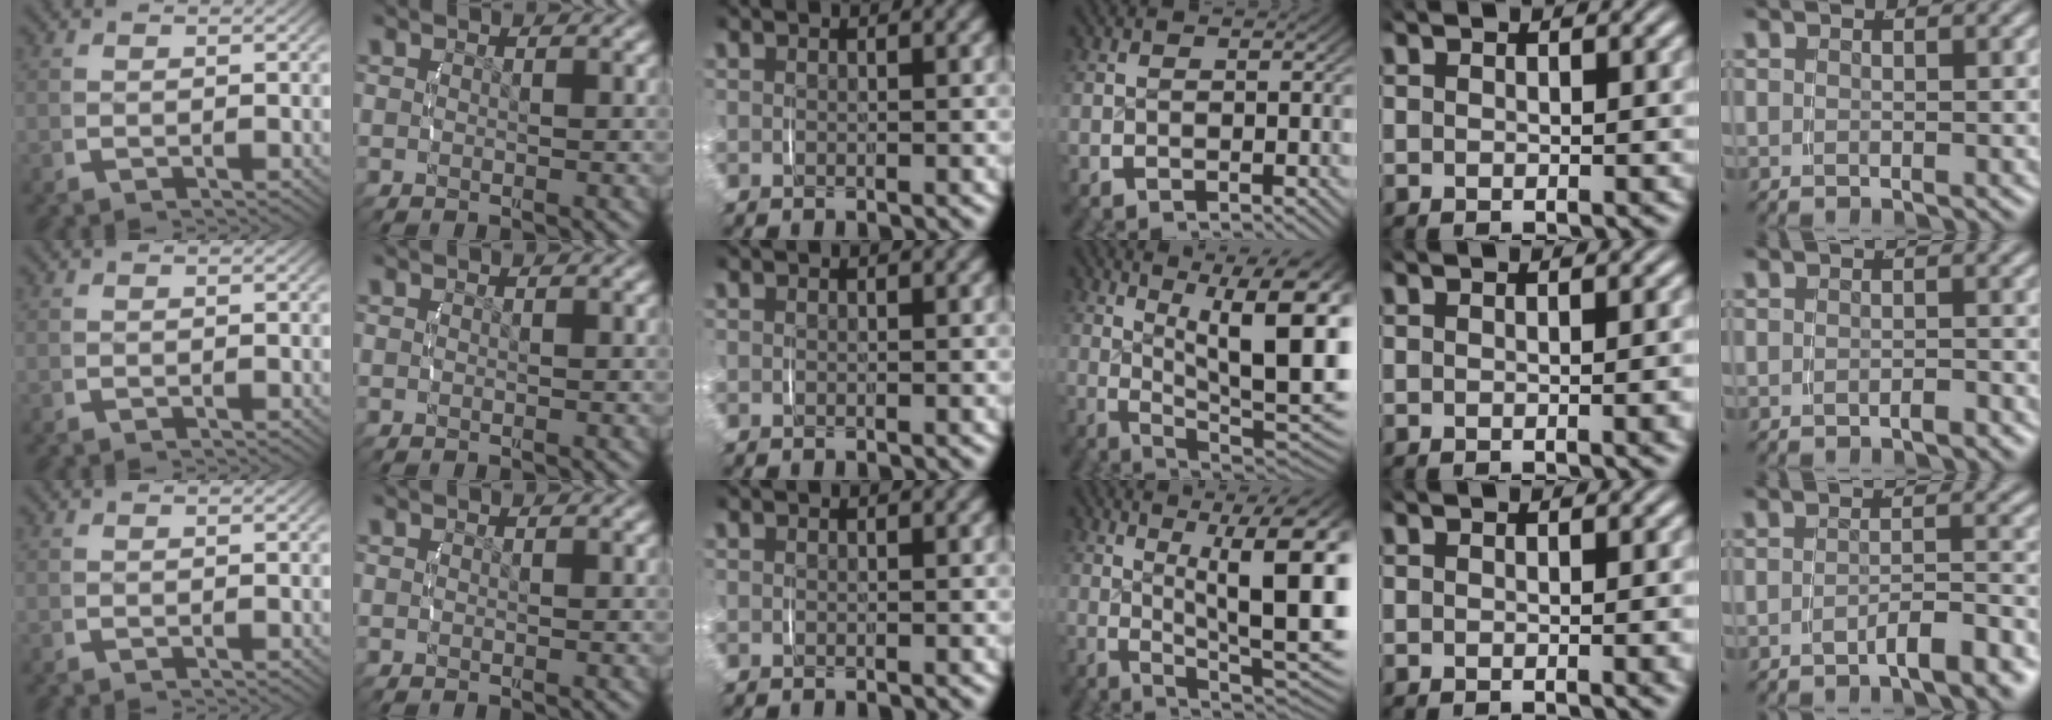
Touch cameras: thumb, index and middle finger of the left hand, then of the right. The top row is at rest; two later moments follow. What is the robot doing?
{"motion": "lift_and_place", "object": "measuring cup"}